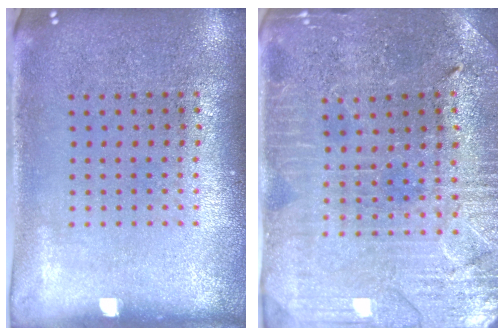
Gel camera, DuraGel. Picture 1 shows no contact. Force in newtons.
{"total": 1.5, "press": 1.4, "slide": 0.2}